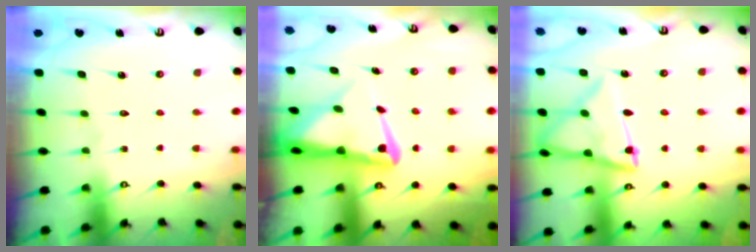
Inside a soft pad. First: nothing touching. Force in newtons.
{"total": 8.5, "press": 8.5, "slide": 0.8}
{"total": 14.9, "press": 14.8, "slide": 1.1}